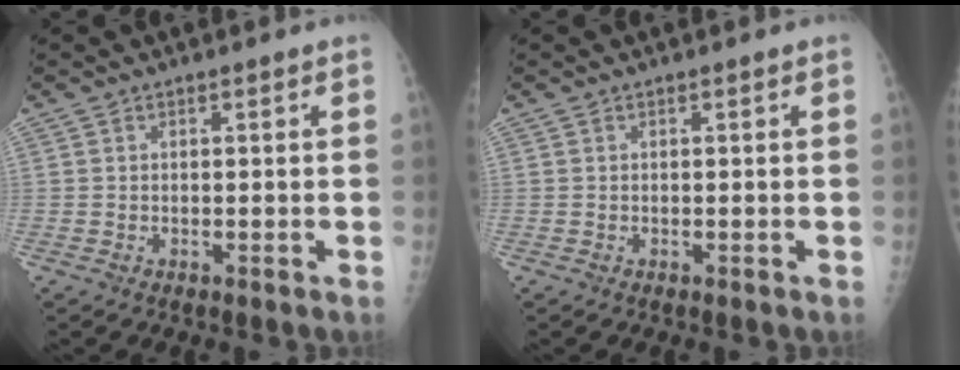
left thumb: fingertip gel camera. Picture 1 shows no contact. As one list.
[{"total": 0.0}]